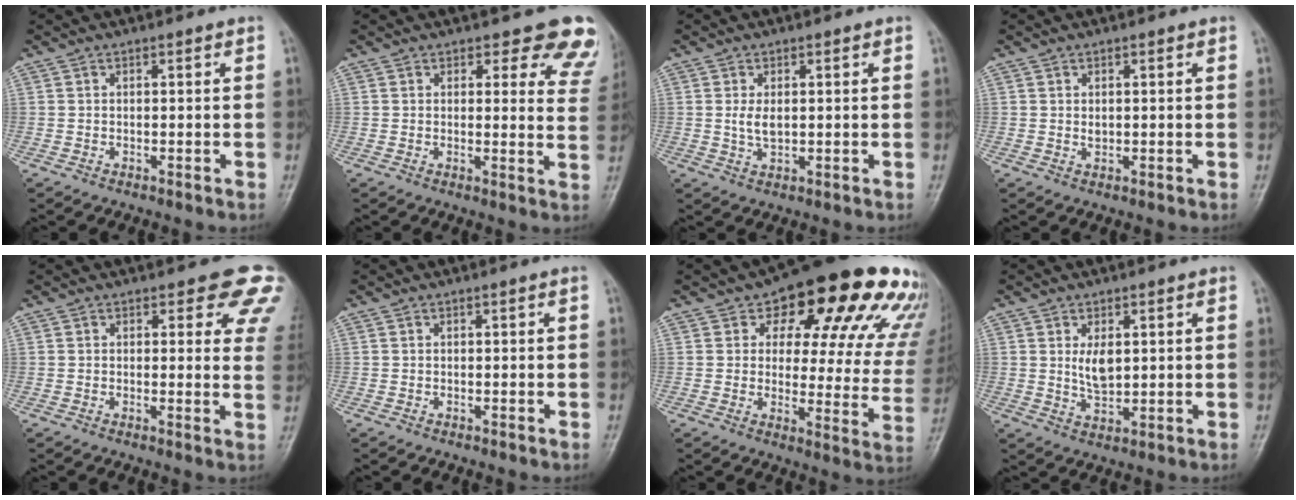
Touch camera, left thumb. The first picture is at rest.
{"total": 10.8, "force": [9.5, 4.6, 2.3], "torque": [0.038, -0.057, 0.069]}
{"total": 3.2, "force": [0.4, 1.8, 2.6], "torque": [-0.048, -0.008, 0.010]}
{"total": 1.2, "force": [0.3, 0.8, 0.8], "torque": [-0.009, -0.003, 0.007]}
{"total": 8.9, "force": [6.3, 4.0, 4.8], "torque": [-0.005, -0.028, 0.050]}
{"total": 0.0}
{"total": 24.1, "force": [13.5, 11.6, 16.3], "torque": [-0.166, -0.031, 0.160]}
{"total": 4.8, "force": [1.2, 2.7, 3.8], "torque": [-0.055, -0.014, 0.027]}